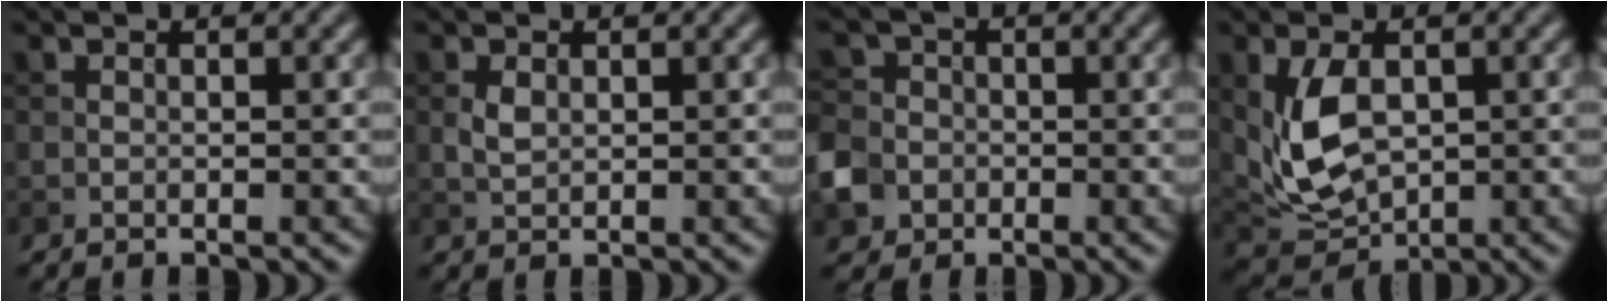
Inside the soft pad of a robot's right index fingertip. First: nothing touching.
{"total": 1.4, "force": [0.3, 1.0, 1.0], "torque": [-0.027, -0.002, 0.009]}
{"total": 5.8, "force": [-2.4, 5.0, 1.9], "torque": [-0.038, -0.013, -0.061]}
{"total": 5.9, "force": [0.5, 3.8, 4.5], "torque": [-0.099, -0.010, 0.019]}